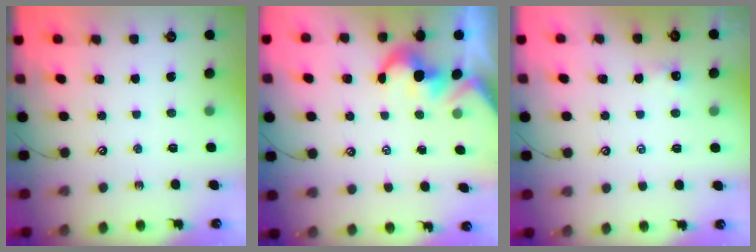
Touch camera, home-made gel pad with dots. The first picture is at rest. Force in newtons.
{"total": 0.9, "press": 0.6, "slide": 0.7}
{"total": 1.6, "press": 1.6, "slide": 0.2}